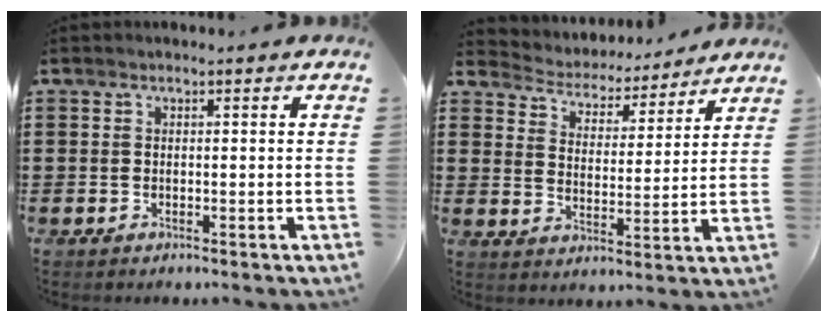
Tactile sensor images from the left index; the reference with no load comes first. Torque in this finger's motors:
{"motor_torque": [-0.63, -0.80, -0.23, -0.11]}